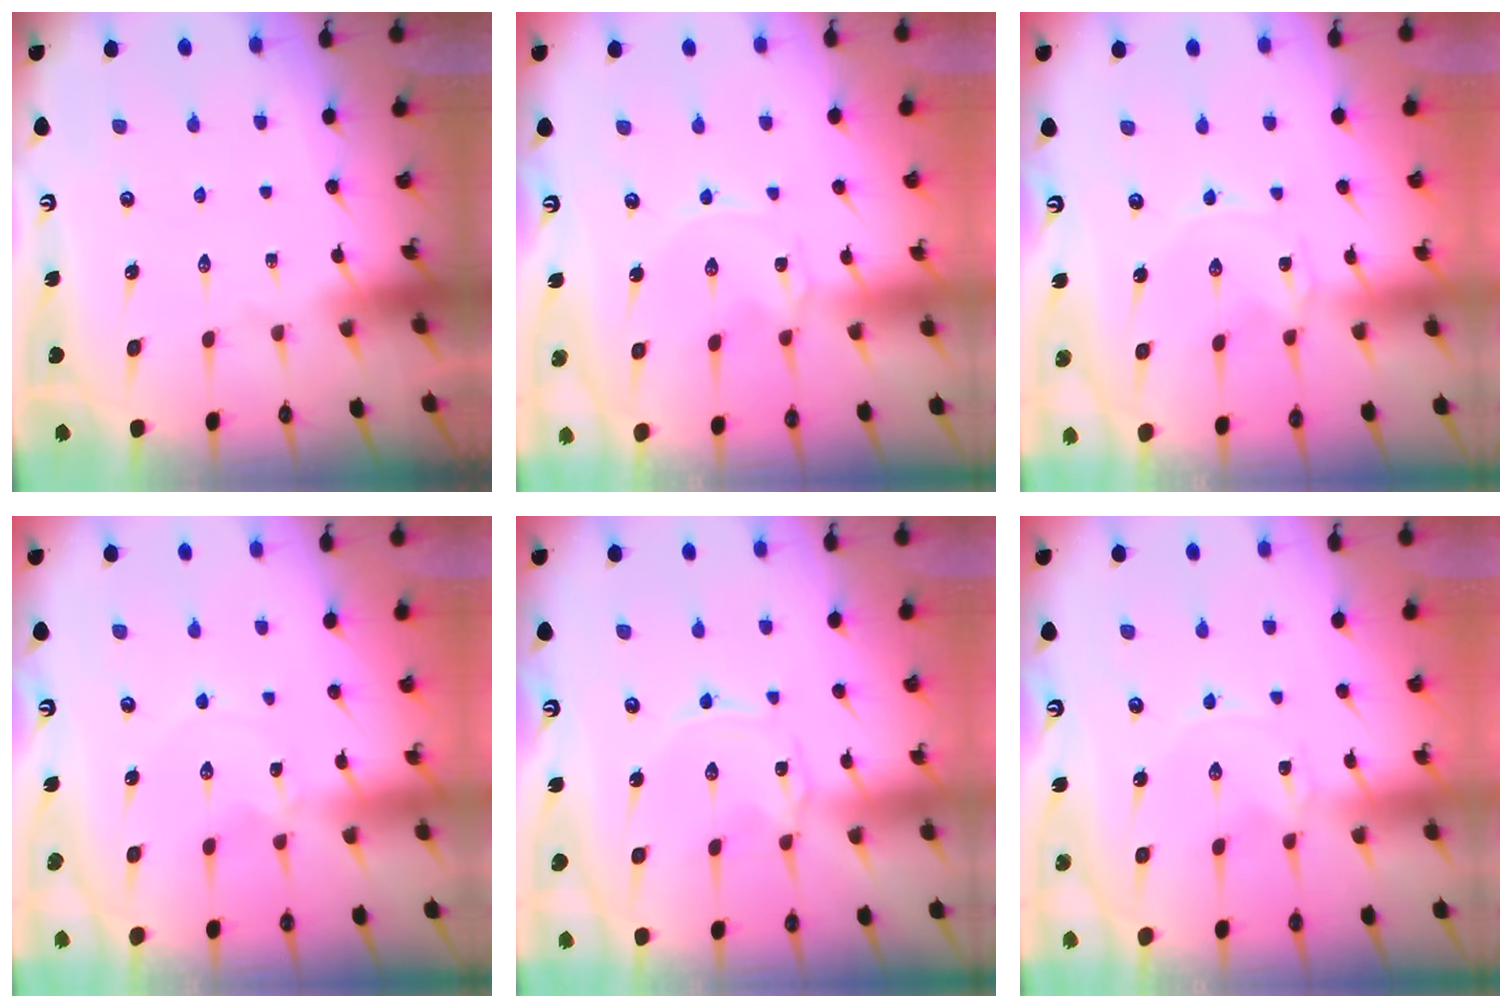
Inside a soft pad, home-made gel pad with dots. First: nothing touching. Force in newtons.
{"total": 0.0}
{"total": 0.0}
{"total": 1.3, "press": 1.3, "slide": 0.2}
{"total": 0.0}
{"total": 0.0}